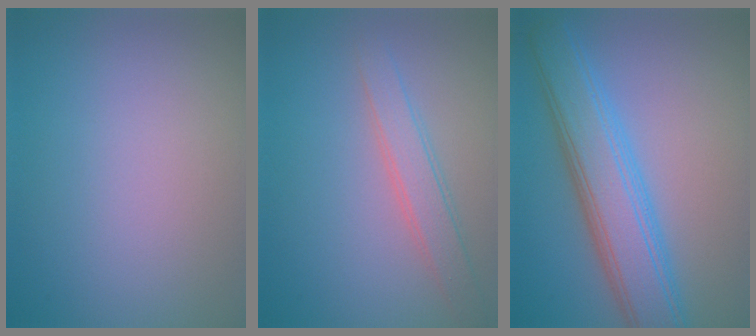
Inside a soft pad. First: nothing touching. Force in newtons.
{"total": 2.5, "press": 2.5, "slide": 0.1}
{"total": 7.2, "press": 7.1, "slide": 0.3}